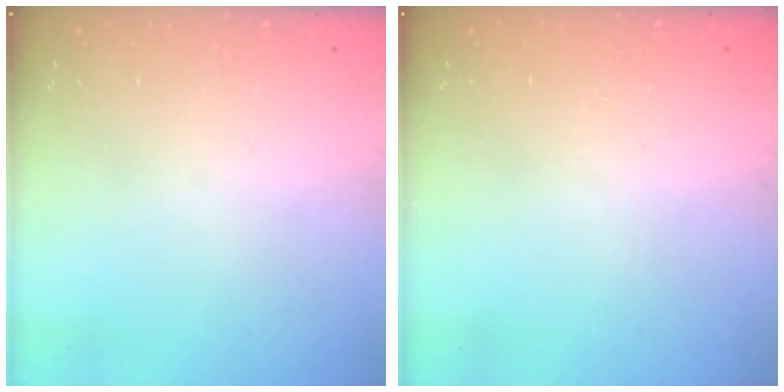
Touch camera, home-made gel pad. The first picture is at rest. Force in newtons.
{"total": 0.0}